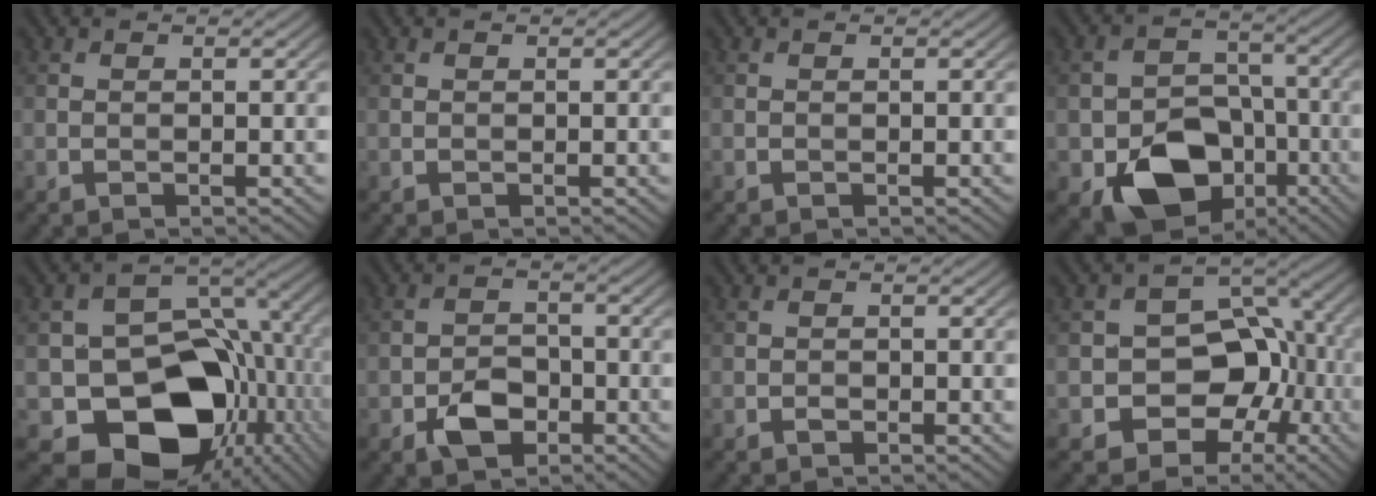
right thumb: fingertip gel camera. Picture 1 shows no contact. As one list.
[{"total": 0.0}, {"total": 0.0}, {"total": 12.4, "force": [-5.9, 8.7, 6.6], "torque": [-0.119, -0.036, -0.099]}, {"total": 16.4, "force": [-4.8, 12.3, 9.7], "torque": [-0.142, -0.041, -0.072]}, {"total": 4.7, "force": [-2.5, 3.0, 2.6], "torque": [-0.045, -0.004, -0.052]}, {"total": 0.7, "force": [-0.5, 0.4, 0.3], "torque": [-0.005, -0.003, -0.009]}, {"total": 11.0, "force": [-2.8, 8.6, 6.3], "torque": [-0.086, -0.012, -0.062]}]